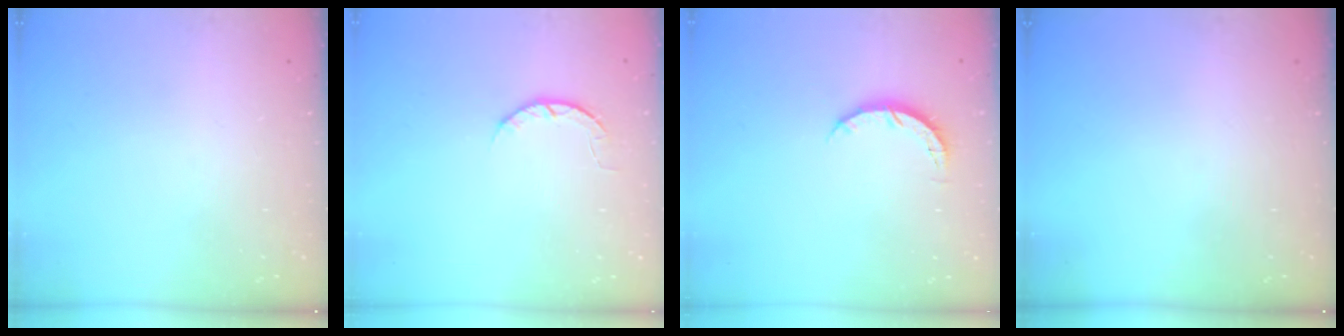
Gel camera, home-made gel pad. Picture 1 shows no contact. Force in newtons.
{"total": 4.5, "press": 4.5, "slide": 0.7}
{"total": 4.2, "press": 4.1, "slide": 0.4}
{"total": 0.0}